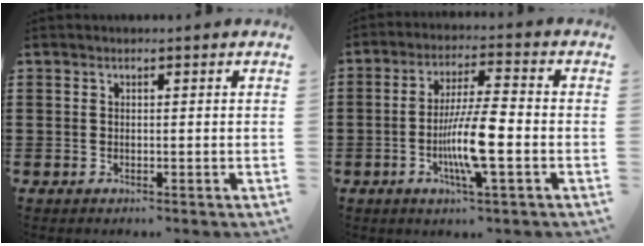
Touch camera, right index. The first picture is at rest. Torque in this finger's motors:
{"motor_torque": [1.57, 0.07, 0.53, 0.12]}